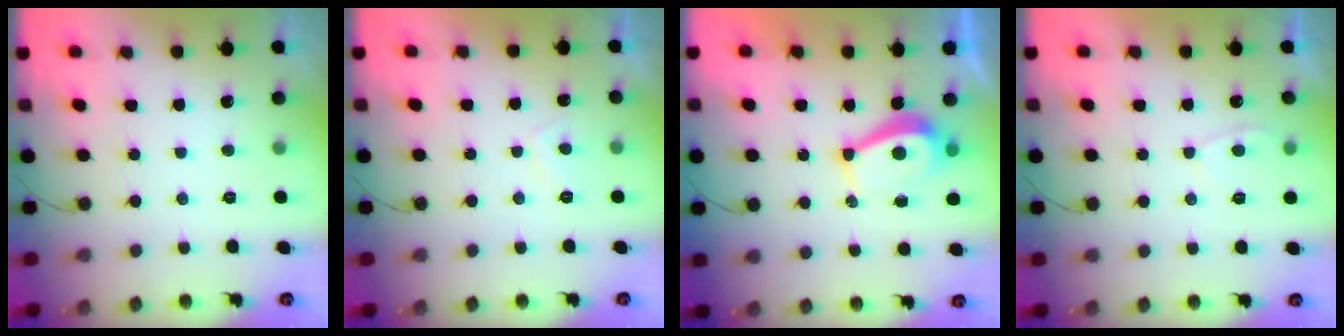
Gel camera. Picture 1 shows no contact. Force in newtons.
{"total": 2.3, "press": 2.3, "slide": 0.5}
{"total": 5.7, "press": 5.7, "slide": 0.2}
{"total": 2.1, "press": 2.0, "slide": 0.6}